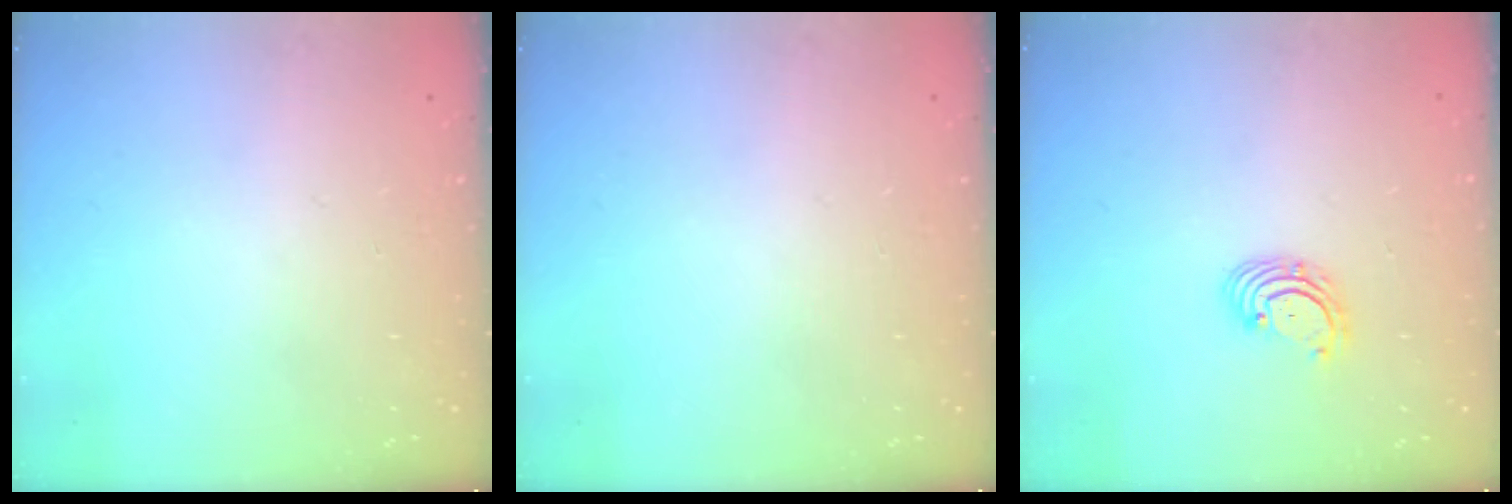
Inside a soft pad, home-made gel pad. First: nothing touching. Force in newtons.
{"total": 0.0}
{"total": 2.9, "press": 2.9, "slide": 0.3}